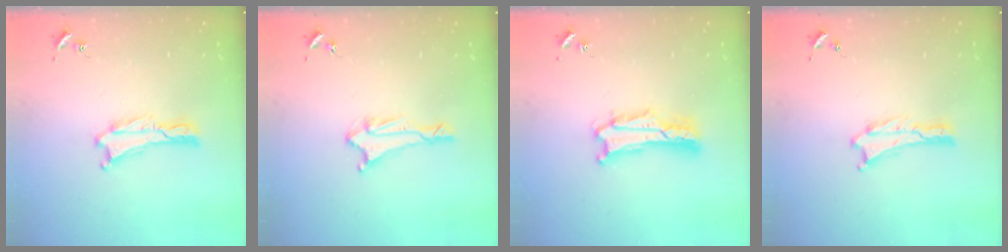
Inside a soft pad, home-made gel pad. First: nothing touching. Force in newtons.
{"total": 1.7, "press": 1.6, "slide": 0.6}
{"total": 2.1, "press": 2.1, "slide": 0.3}
{"total": 0.0}